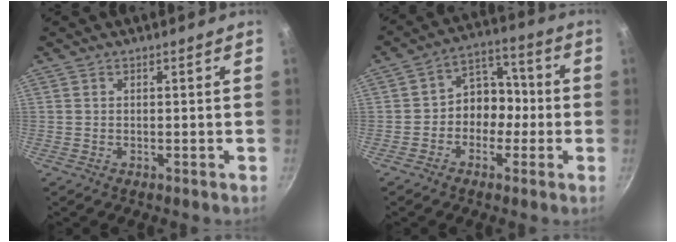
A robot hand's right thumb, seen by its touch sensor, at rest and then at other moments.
{"total": 8.8, "force": [-1.7, 7.2, 4.7], "torque": [-0.012, 0.043, -0.040]}